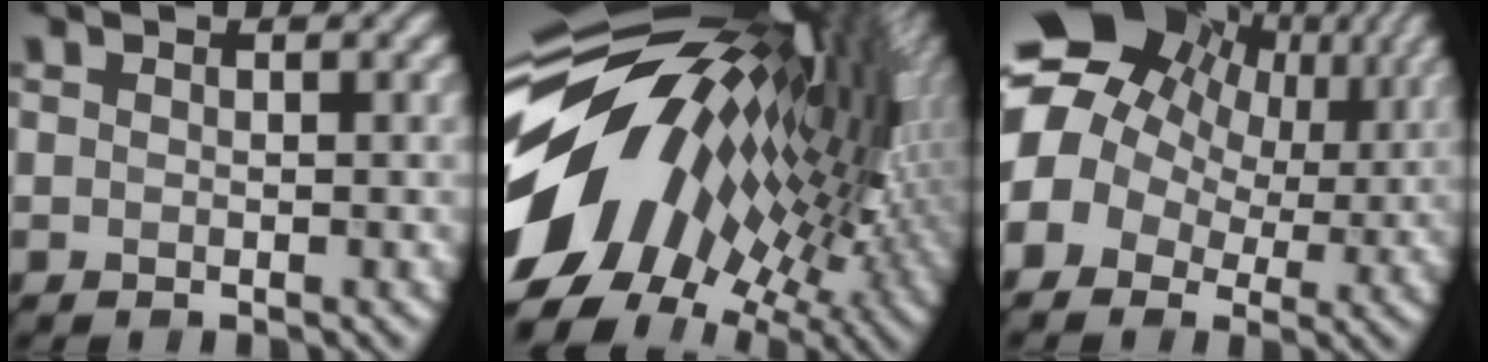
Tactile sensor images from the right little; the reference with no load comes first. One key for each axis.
{"total": 18.4, "fx": -0.5, "fy": 11.1, "fz": 14.6, "tx": -0.260, "ty": -0.002, "tz": -0.028}
{"total": 17.9, "fx": 5.5, "fy": 13.9, "fz": 9.9, "tx": -0.199, "ty": 0.032, "tz": 0.078}